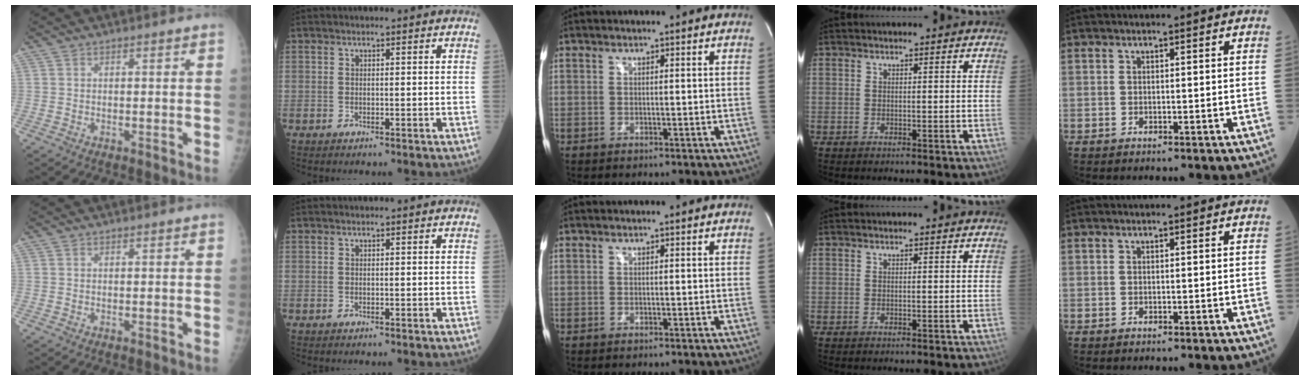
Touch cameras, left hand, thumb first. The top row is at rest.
{}